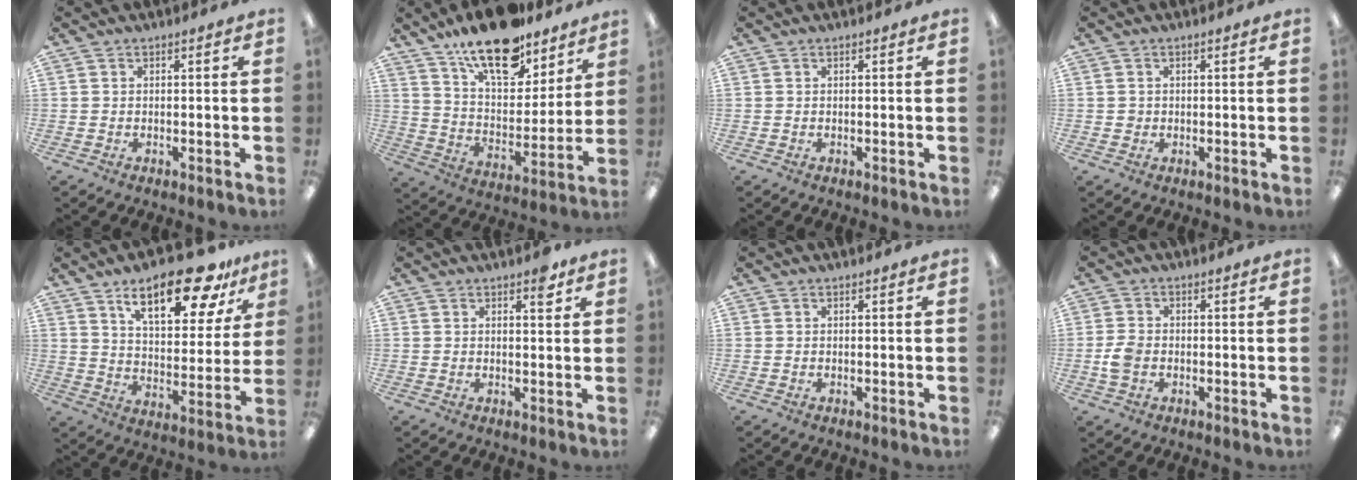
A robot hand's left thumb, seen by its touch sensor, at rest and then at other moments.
{"total": 19.3, "force": [14.5, 8.0, 10.0], "torque": [-0.166, -0.085, 0.250]}
{"total": 0.0}
{"total": 1.0, "force": [0.0, 1.0, 0.2], "torque": [-0.004, 0.005, -0.002]}
{"total": 18.7, "force": [12.3, 7.2, 12.2], "torque": [-0.176, -0.062, 0.198]}
{"total": 3.6, "force": [2.3, 1.5, 2.3], "torque": [-0.017, -0.009, 0.033]}
{"total": 0.0}
{"total": 3.9, "force": [-0.9, 2.8, 2.6], "torque": [-0.052, 0.005, -0.016]}